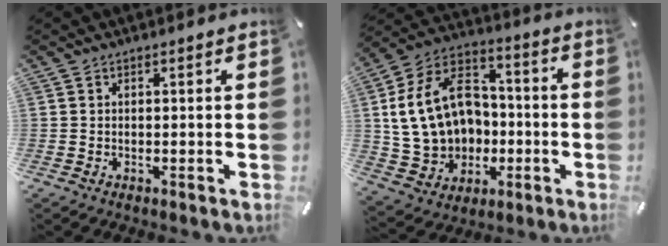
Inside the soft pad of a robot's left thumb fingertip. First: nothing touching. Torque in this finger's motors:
{"motor_torque": [0.61, 2.39, 1.71, -0.66, 0.73]}